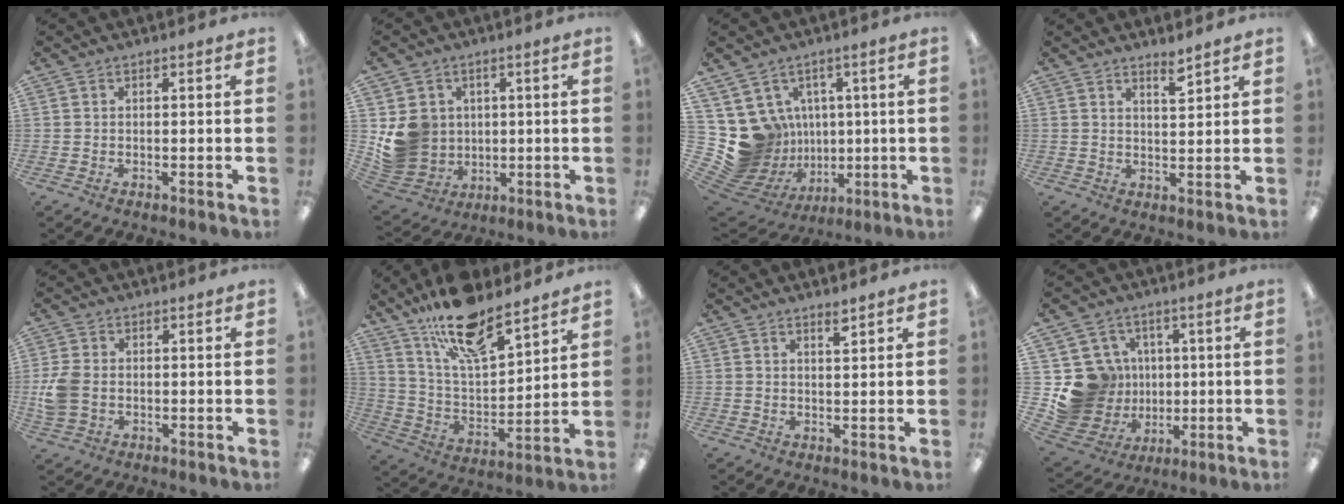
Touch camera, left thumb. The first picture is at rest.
{"total": 9.8, "force": [1.5, 9.3, 2.6], "torque": [-0.072, -0.003, 0.042]}
{"total": 13.3, "force": [1.0, 12.9, 3.2], "torque": [-0.092, -0.030, 0.051]}
{"total": 3.7, "force": [3.2, 0.6, 1.8], "torque": [-0.019, -0.022, 0.052]}
{"total": 6.6, "force": [-0.6, 5.0, 4.2], "torque": [-0.084, 0.005, -0.009]}
{"total": 18.1, "force": [13.9, 6.2, 9.8], "torque": [-0.177, -0.078, 0.241]}
{"total": 2.0, "force": [1.7, 0.1, 1.0], "torque": [-0.016, -0.006, 0.030]}
{"total": 16.9, "force": [0.8, 16.1, 5.2], "torque": [-0.120, -0.005, 0.048]}